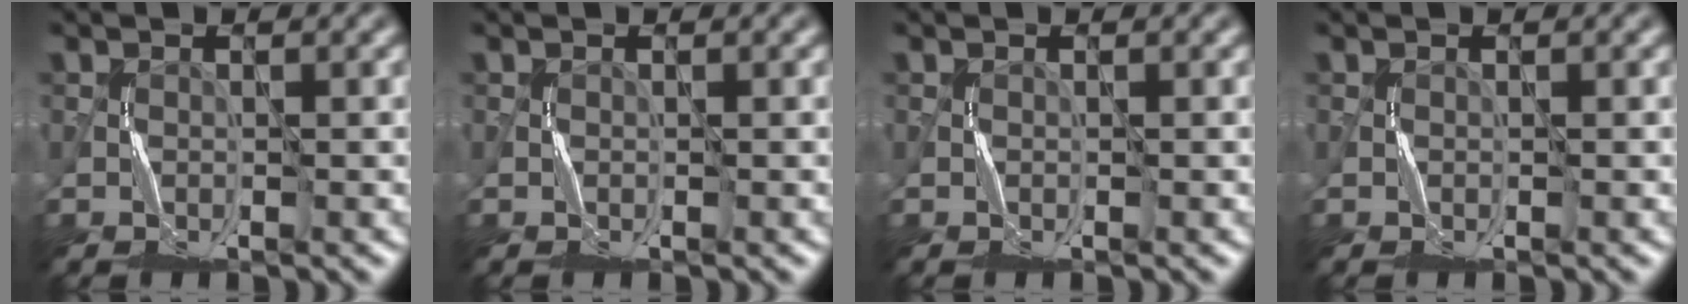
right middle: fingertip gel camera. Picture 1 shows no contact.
{"total": 0.0}
{"total": 0.0}
{"total": 0.0}